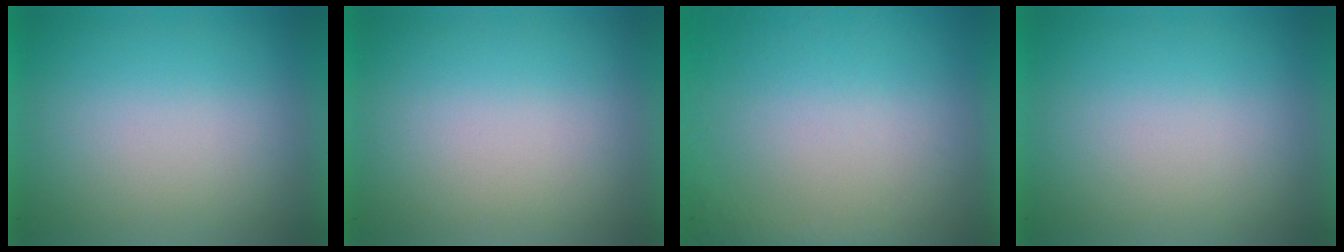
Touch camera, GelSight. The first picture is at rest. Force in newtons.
{"total": 0.0}
{"total": 6.9}
{"total": 0.0}